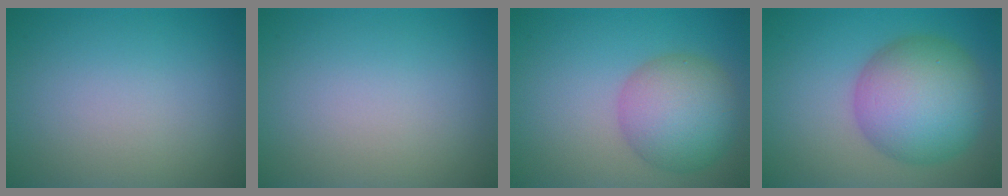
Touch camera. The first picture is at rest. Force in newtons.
{"total": 0.0}
{"total": 6.5, "press": 6.5, "slide": 0.2}
{"total": 9.2, "press": 9.2, "slide": 0.2}